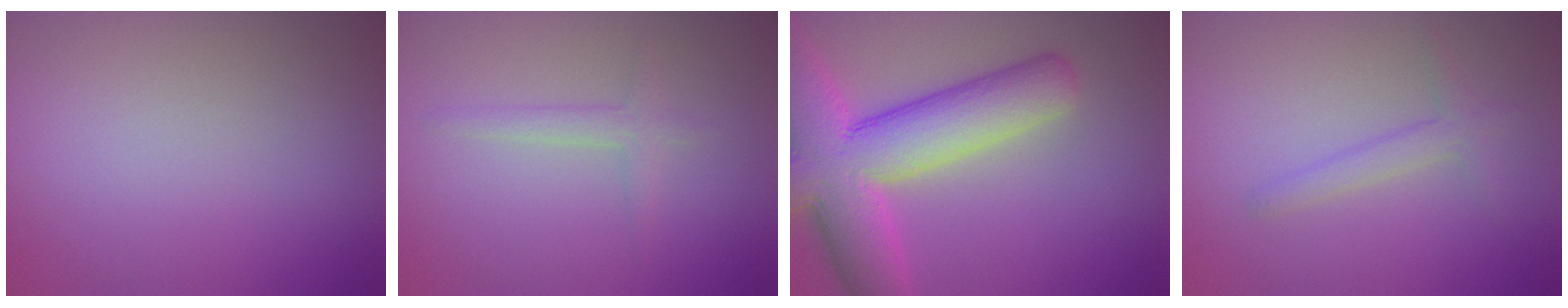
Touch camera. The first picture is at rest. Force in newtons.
{"total": 1.6, "press": 1.6, "slide": 0.1}
{"total": 10.7, "press": 10.7, "slide": 0.6}
{"total": 1.8, "press": 1.8, "slide": 0.1}